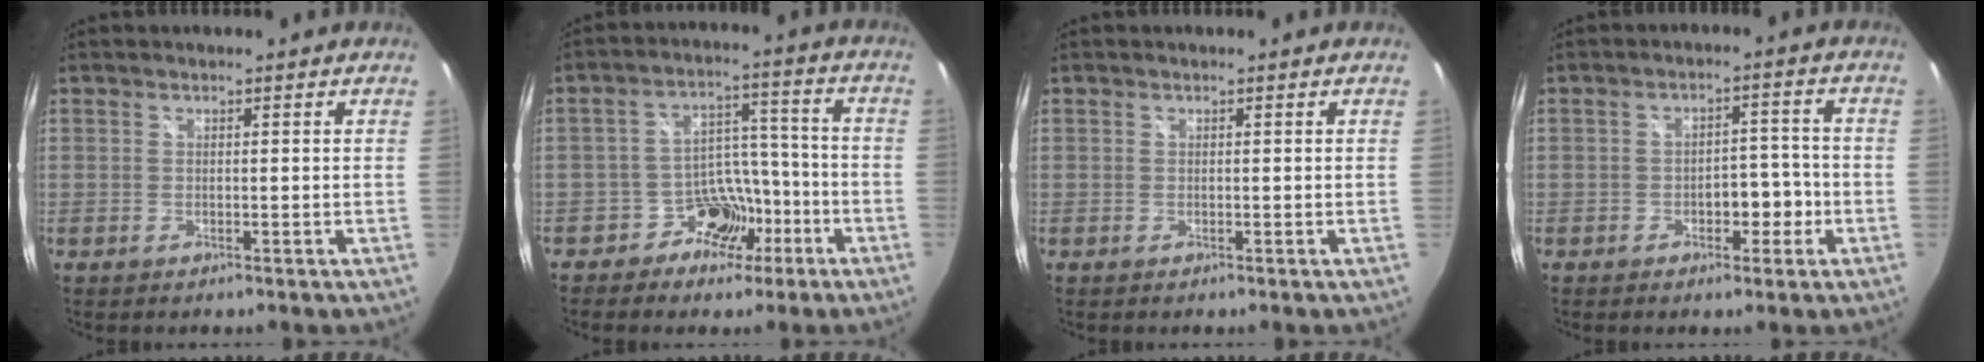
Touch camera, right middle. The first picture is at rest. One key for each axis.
{"total": 8.5, "fx": -5.3, "fy": 6.2, "fz": 2.3, "tx": -0.030, "ty": 0.039, "tz": -0.082}
{"total": 0.0}
{"total": 4.2, "fx": -1.5, "fy": 2.7, "fz": 2.8, "tx": -0.041, "ty": 0.009, "tz": -0.022}